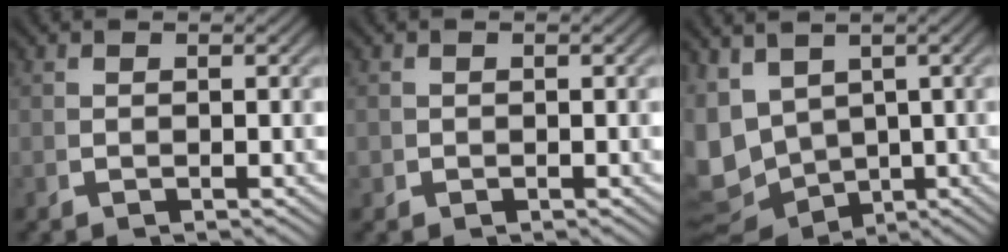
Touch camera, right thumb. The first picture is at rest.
{"total": 0.6, "force": [0.0, 0.6, 0.0], "torque": [0.000, -0.006, 0.000]}
{"total": 9.9, "force": [-0.7, 8.4, 5.3], "torque": [-0.129, -0.034, 0.002]}